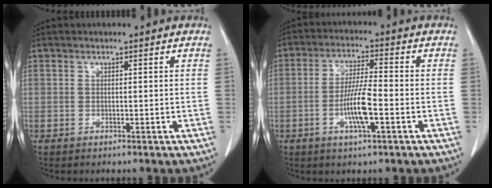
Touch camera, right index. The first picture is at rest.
{"total": 7.3, "force": [-2.2, 0.8, 6.9], "torque": [-0.134, -0.001, -0.043]}